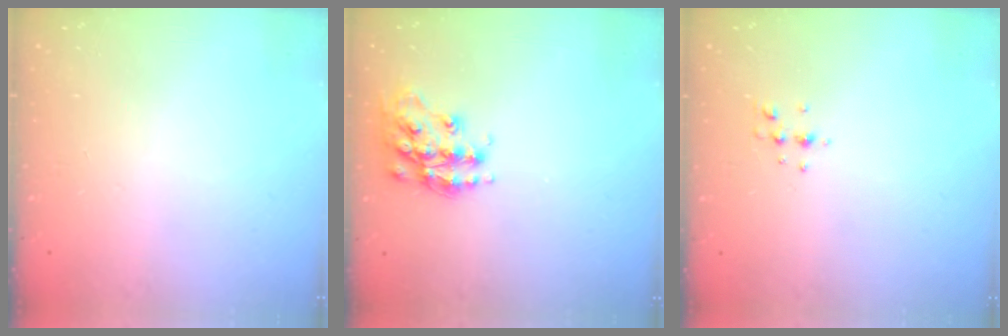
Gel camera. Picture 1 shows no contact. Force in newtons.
{"total": 15.1, "press": 15.0, "slide": 1.0}
{"total": 4.1, "press": 3.7, "slide": 1.8}